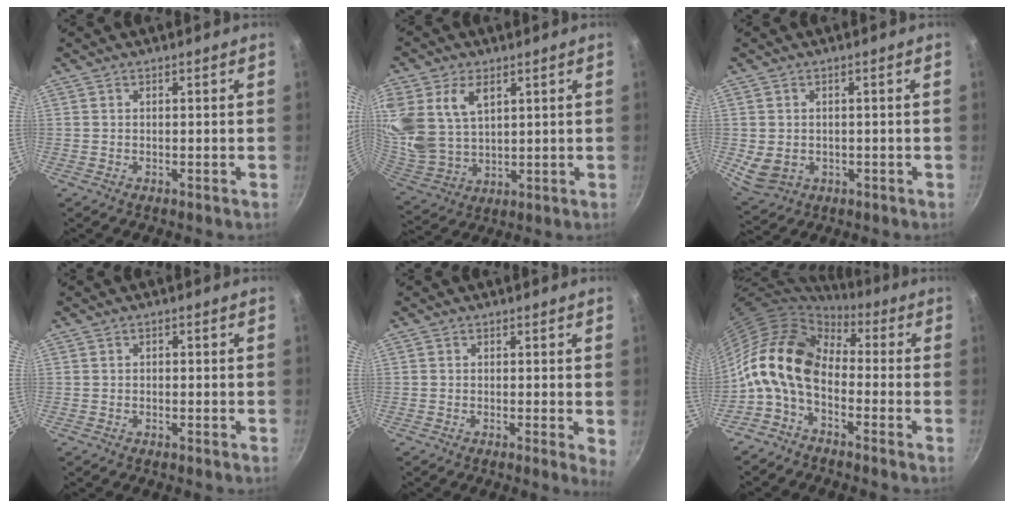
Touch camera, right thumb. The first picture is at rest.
{"total": 17.1, "force": [6.6, 11.5, 10.8], "torque": [-0.235, -0.015, 0.143]}
{"total": 5.5, "force": [-0.4, 4.6, 3.1], "torque": [-0.050, -0.003, 0.009]}
{"total": 0.6, "force": [-0.3, 0.5, 0.2], "torque": [-0.004, 0.003, -0.003]}
{"total": 2.6, "force": [0.0, 0.6, 2.5], "torque": [-0.030, -0.007, -0.004]}
{"total": 14.3, "force": [-1.4, 9.1, 11.0], "torque": [-0.196, 0.033, -0.048]}